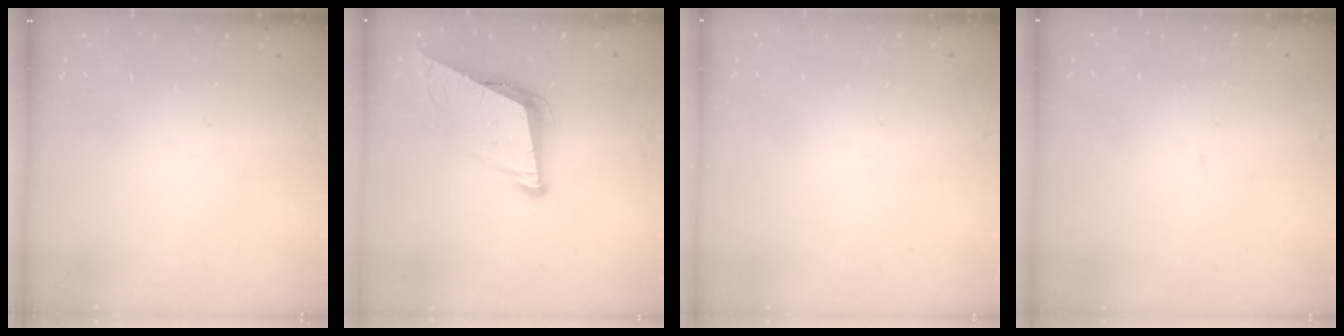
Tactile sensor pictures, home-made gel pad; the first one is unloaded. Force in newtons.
{"total": 9.3, "press": 9.0, "slide": 2.3}
{"total": 0.9, "press": 0.9, "slide": 0.0}
{"total": 2.0, "press": 2.0, "slide": 0.1}